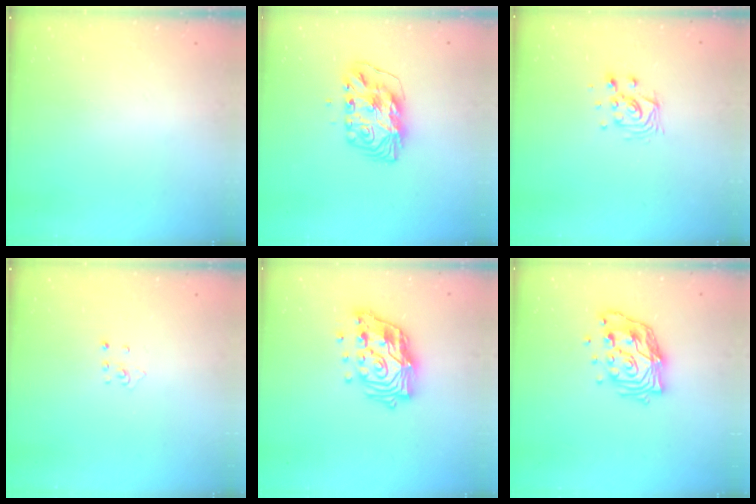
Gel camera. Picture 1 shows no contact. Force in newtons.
{"total": 10.3, "press": 10.3, "slide": 0.8}
{"total": 9.8, "press": 9.8, "slide": 0.6}
{"total": 2.9, "press": 2.9, "slide": 0.3}
{"total": 17.3, "press": 17.1, "slide": 2.1}
{"total": 14.3, "press": 14.2, "slide": 1.4}